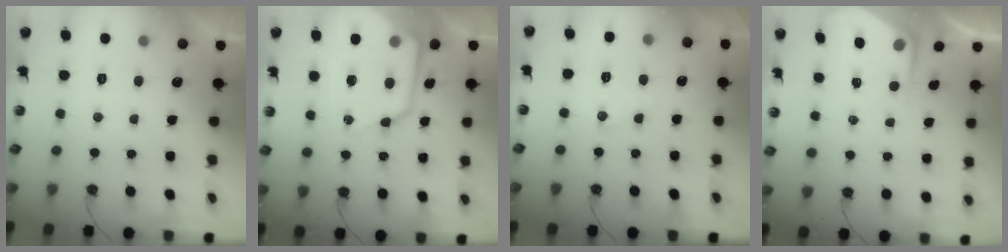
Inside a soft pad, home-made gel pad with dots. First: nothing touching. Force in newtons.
{"total": 15.7, "press": 15.6, "slide": 1.5}
{"total": 7.2, "press": 7.1, "slide": 0.6}
{"total": 2.5, "press": 2.5, "slide": 0.4}